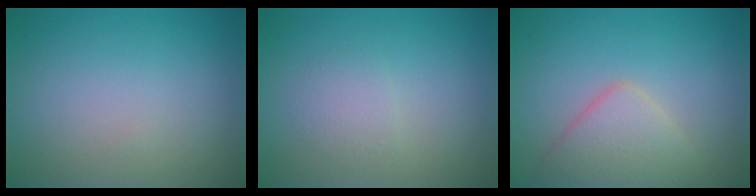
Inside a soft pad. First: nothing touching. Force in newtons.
{"total": 1.4, "press": 1.4, "slide": 0.0}
{"total": 3.8, "press": 3.8, "slide": 0.2}